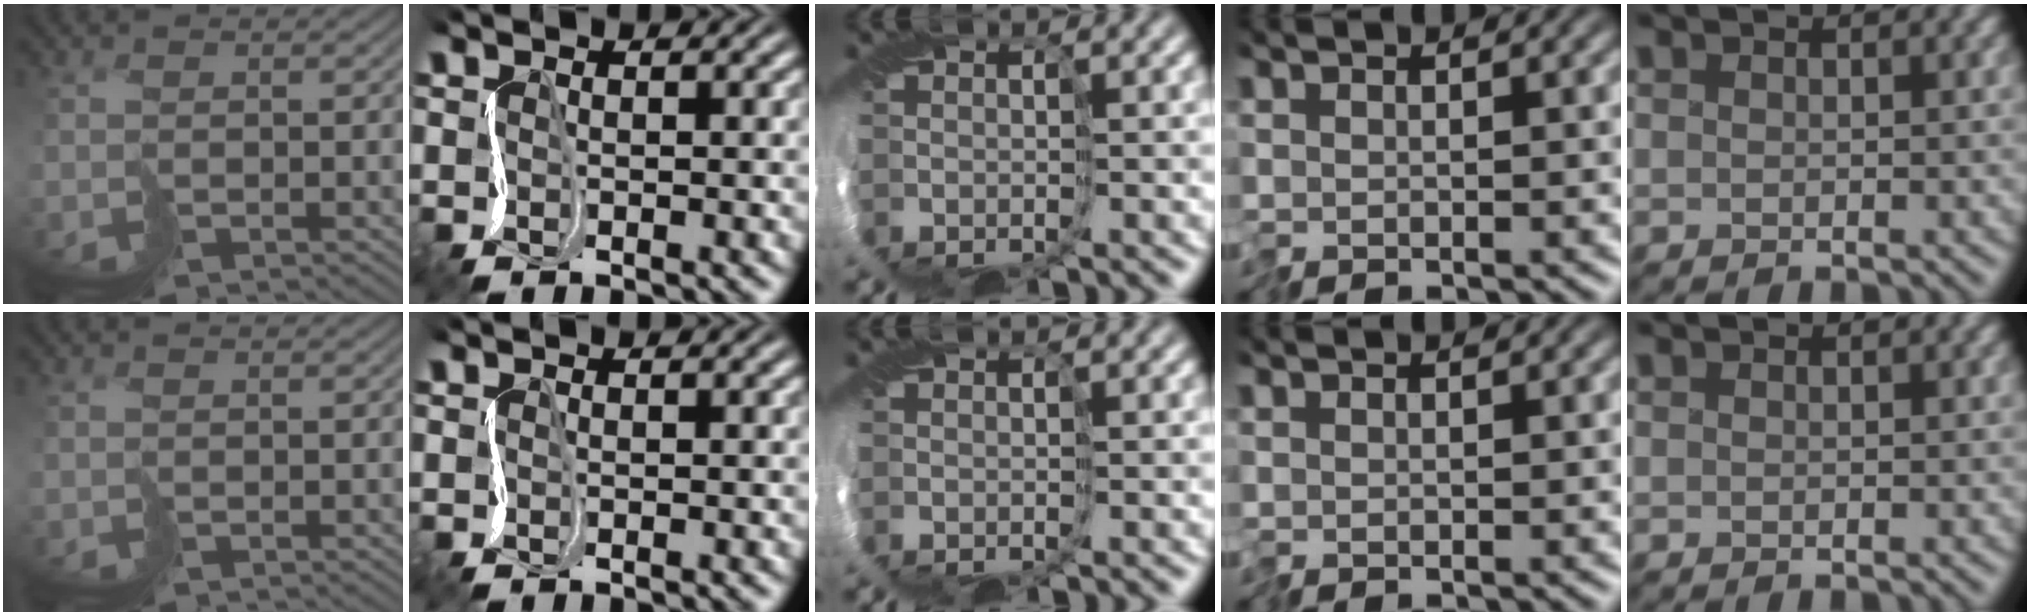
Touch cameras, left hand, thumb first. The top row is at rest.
{}